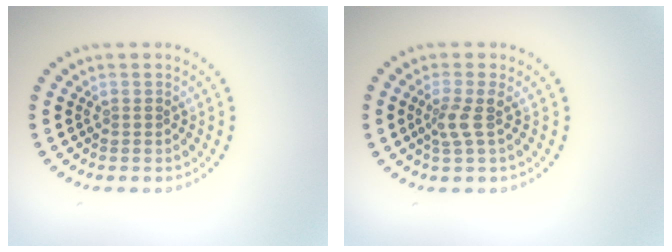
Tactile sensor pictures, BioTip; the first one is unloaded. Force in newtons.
{"total": 1.9, "press": 1.4, "slide": 1.3}